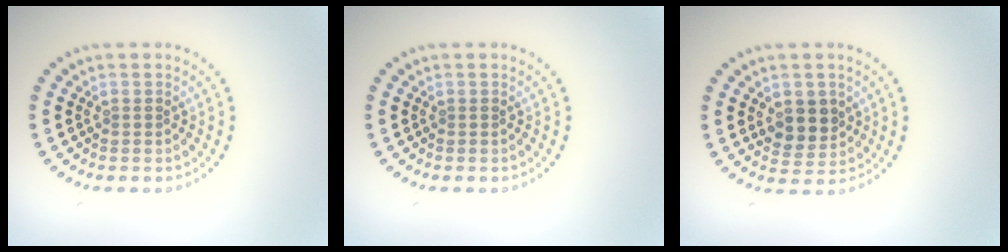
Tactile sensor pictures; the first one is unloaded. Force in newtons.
{"total": 0.0}
{"total": 3.0, "press": 2.8, "slide": 1.1}